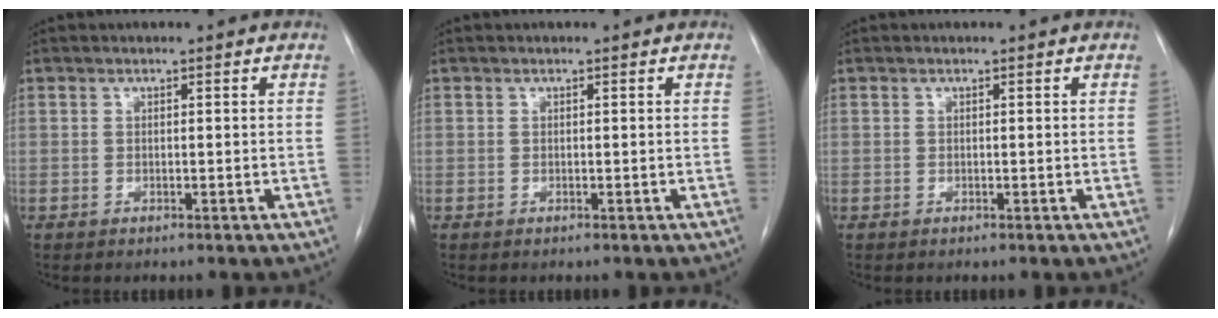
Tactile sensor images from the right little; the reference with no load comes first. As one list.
[{"total": 0.0}, {"total": 0.0}]